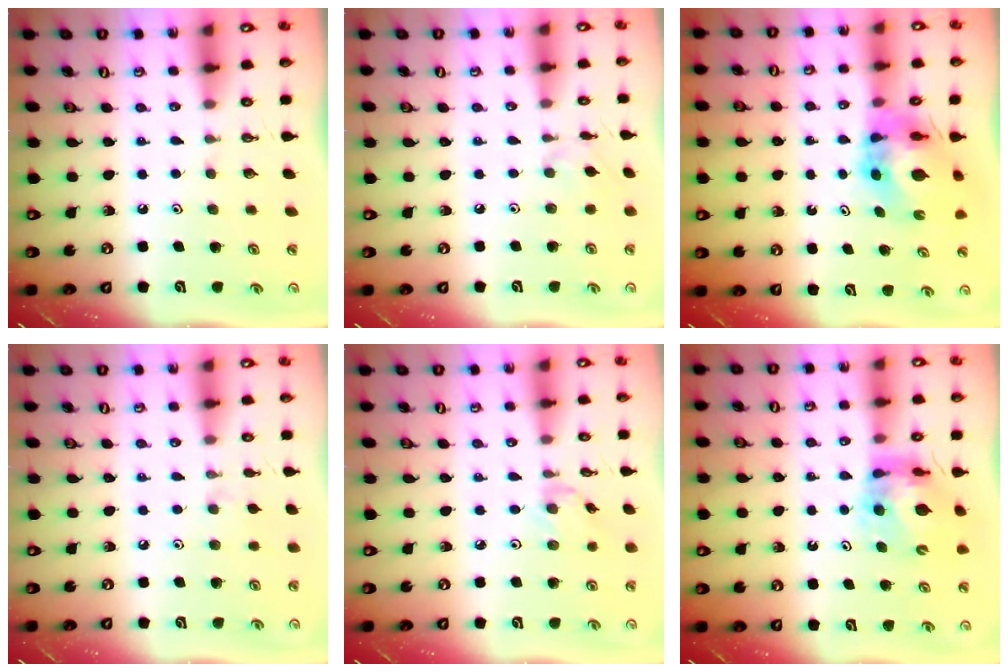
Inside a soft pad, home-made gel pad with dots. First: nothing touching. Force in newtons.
{"total": 1.5, "press": 1.4, "slide": 0.5}
{"total": 8.9, "press": 8.8, "slide": 1.0}
{"total": 2.4, "press": 2.3, "slide": 0.5}
{"total": 1.4, "press": 1.4, "slide": 0.3}
{"total": 10.5, "press": 10.4, "slide": 1.2}